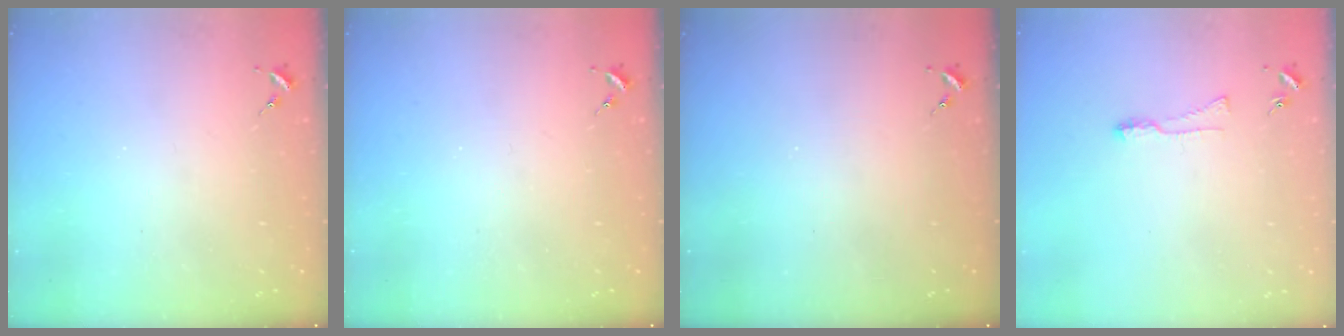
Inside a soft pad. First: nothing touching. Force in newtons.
{"total": 0.0}
{"total": 0.0}
{"total": 6.9, "press": 6.8, "slide": 0.8}